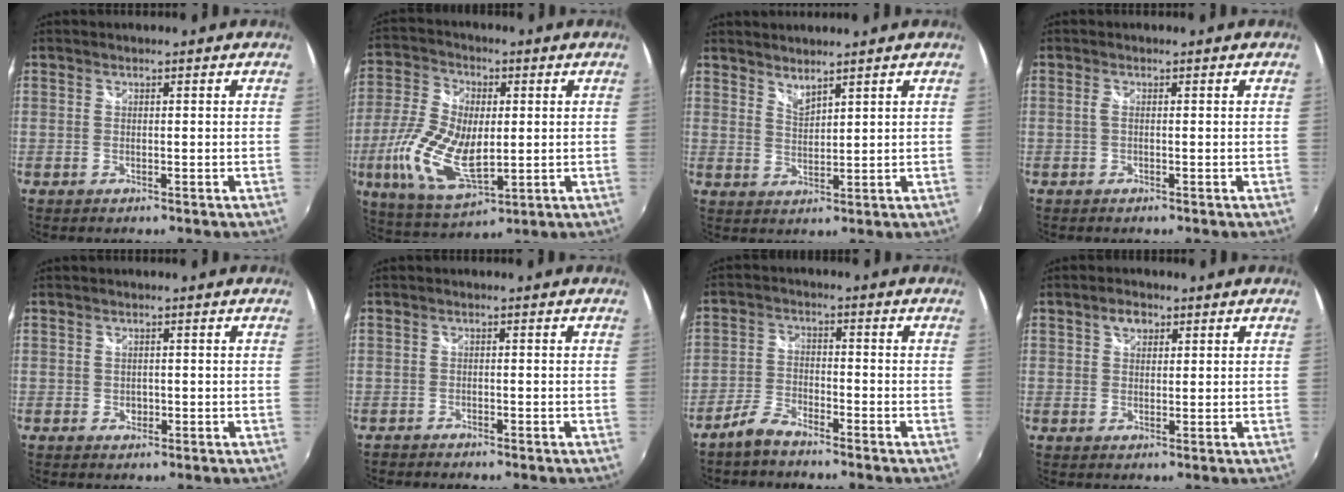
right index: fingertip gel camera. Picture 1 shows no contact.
{"total": 15.0, "force": [-1.5, 7.9, 12.7], "torque": [-0.268, -0.004, -0.023]}
{"total": 2.9, "force": [2.7, 0.3, 1.0], "torque": [-0.015, -0.002, 0.046]}
{"total": 0.9, "force": [-0.1, 0.2, 0.8], "torque": [-0.016, 0.002, -0.004]}
{"total": 1.0, "force": [-0.2, 0.9, 0.4], "torque": [-0.005, 0.000, -0.001]}
{"total": 1.8, "force": [-1.7, 0.4, 0.3], "torque": [-0.016, -0.009, -0.031]}
{"total": 4.7, "force": [-4.1, 1.4, 2.0], "torque": [-0.055, 0.004, -0.084]}
{"total": 2.7, "force": [1.3, 1.9, 1.4], "torque": [-0.020, 0.009, 0.021]}